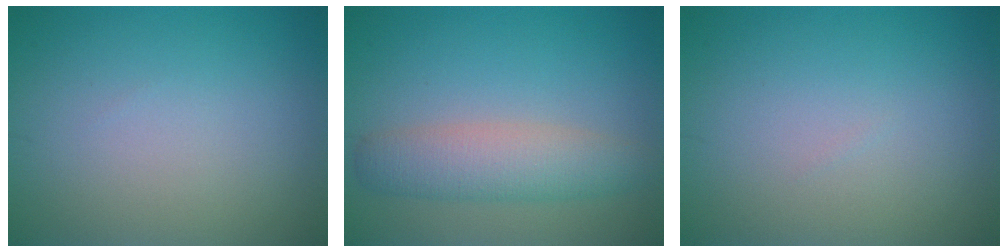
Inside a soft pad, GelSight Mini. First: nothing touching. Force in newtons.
{"total": 4.2, "press": 4.2, "slide": 0.1}
{"total": 0.0}